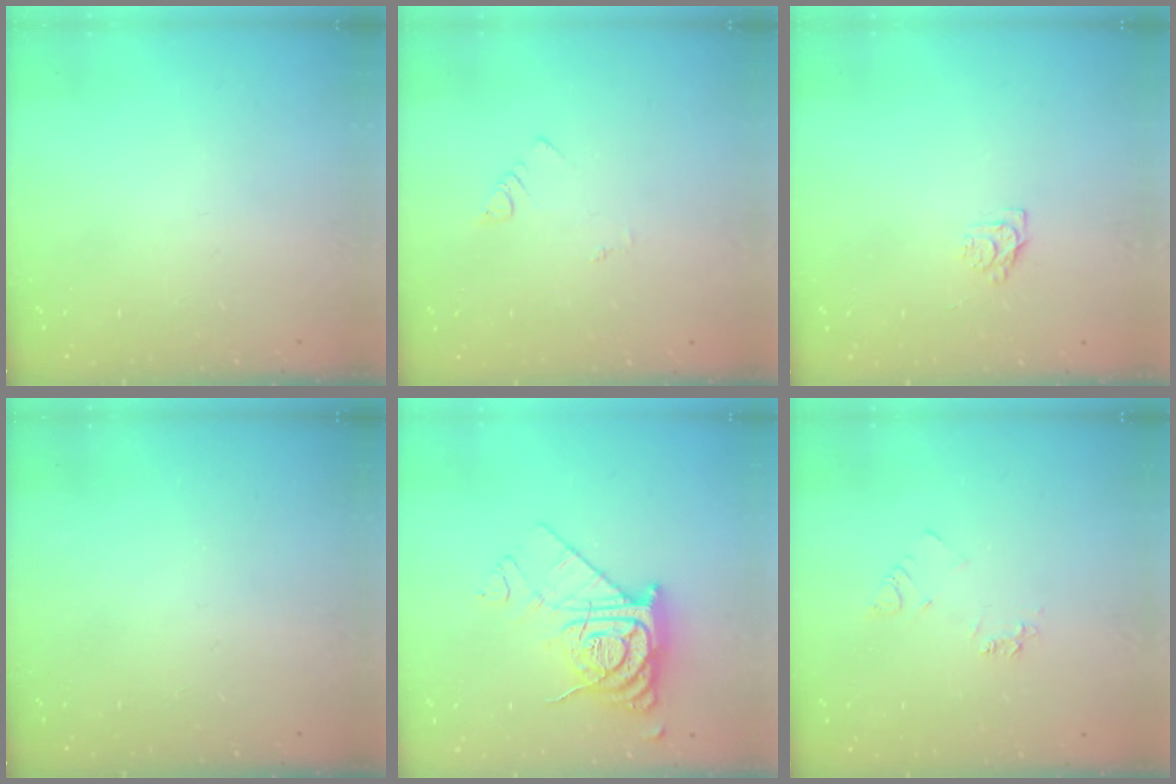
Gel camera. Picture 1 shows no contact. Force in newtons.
{"total": 1.1, "press": 1.1, "slide": 0.3}
{"total": 4.7, "press": 4.6, "slide": 0.7}
{"total": 0.0}
{"total": 13.2, "press": 13.1, "slide": 1.4}
{"total": 4.6, "press": 4.6, "slide": 0.5}